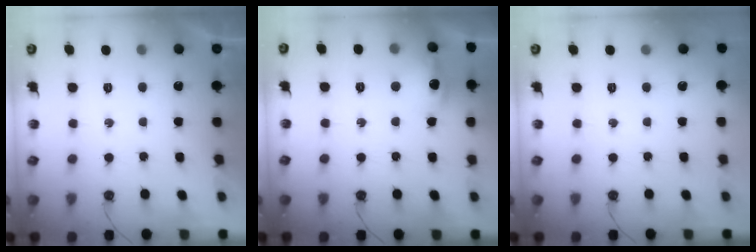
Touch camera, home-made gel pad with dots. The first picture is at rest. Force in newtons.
{"total": 10.5, "press": 10.4, "slide": 0.9}
{"total": 0.0}